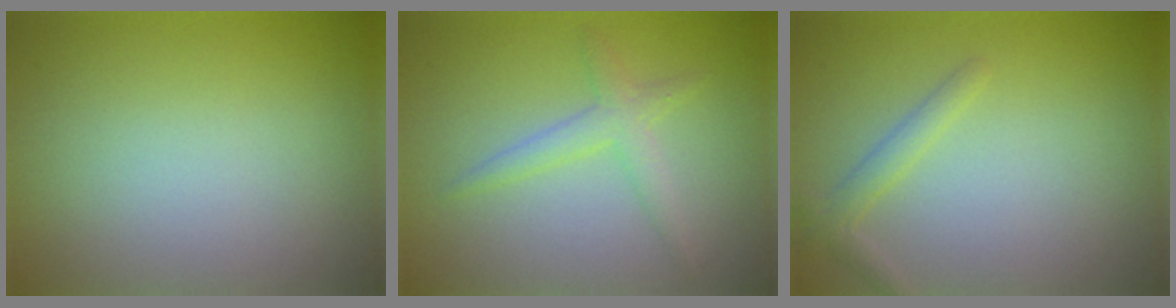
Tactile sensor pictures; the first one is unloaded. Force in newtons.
{"total": 2.2, "press": 2.2, "slide": 0.2}
{"total": 1.6, "press": 1.6, "slide": 0.1}